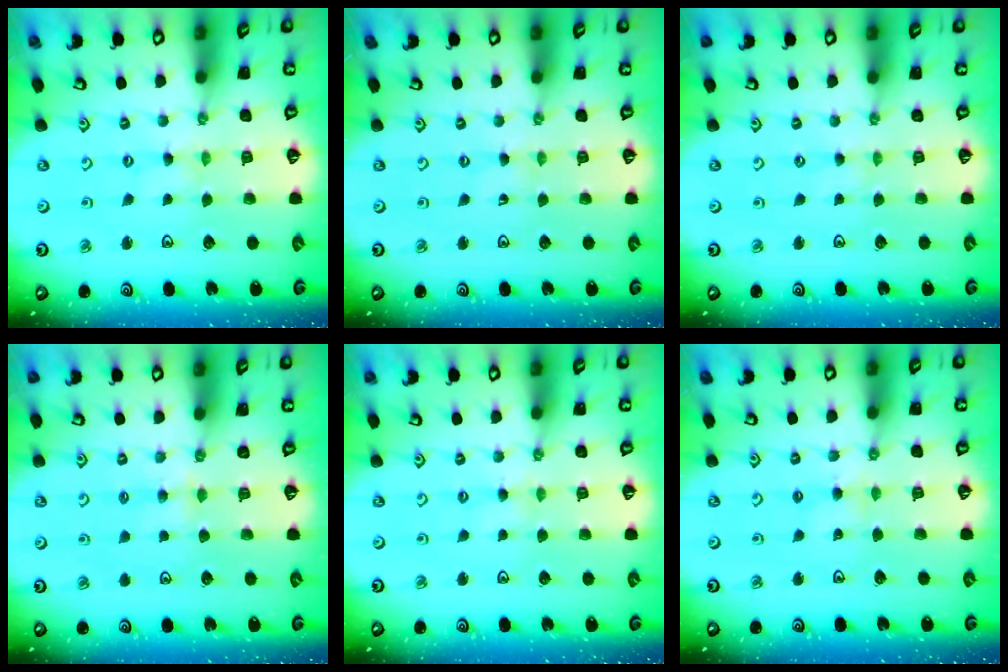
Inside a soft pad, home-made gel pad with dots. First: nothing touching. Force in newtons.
{"total": 0.6, "press": 0.6, "slide": 0.1}
{"total": 0.7, "press": 0.6, "slide": 0.1}
{"total": 3.6, "press": 3.6, "slide": 0.5}
{"total": 2.1, "press": 2.1, "slide": 0.3}
{"total": 2.7, "press": 2.7, "slide": 0.5}